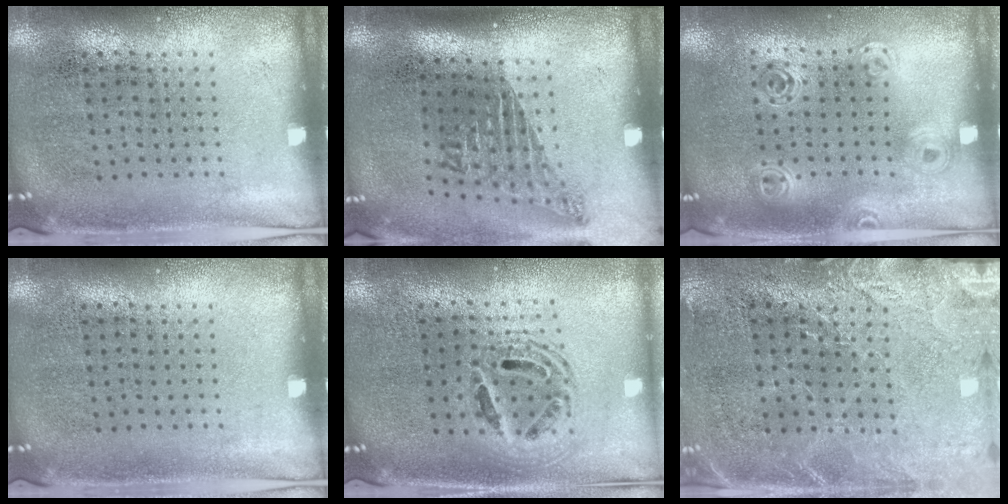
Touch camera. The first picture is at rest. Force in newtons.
{"total": 1.7, "press": 1.1, "slide": 1.3}
{"total": 1.4, "press": 1.3, "slide": 0.5}
{"total": 0.0}
{"total": 1.7, "press": 1.4, "slide": 1.0}
{"total": 2.8, "press": 2.6, "slide": 0.9}